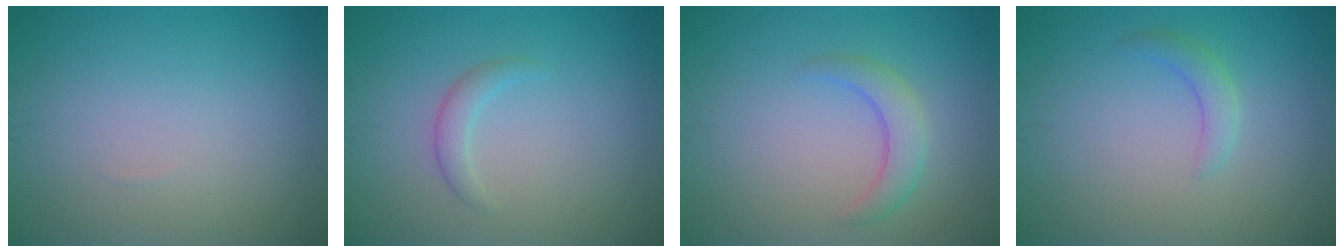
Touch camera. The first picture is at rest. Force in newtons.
{"total": 1.4, "press": 1.4, "slide": 0.1}
{"total": 2.4, "press": 2.4, "slide": 0.1}
{"total": 1.6, "press": 1.6, "slide": 0.1}